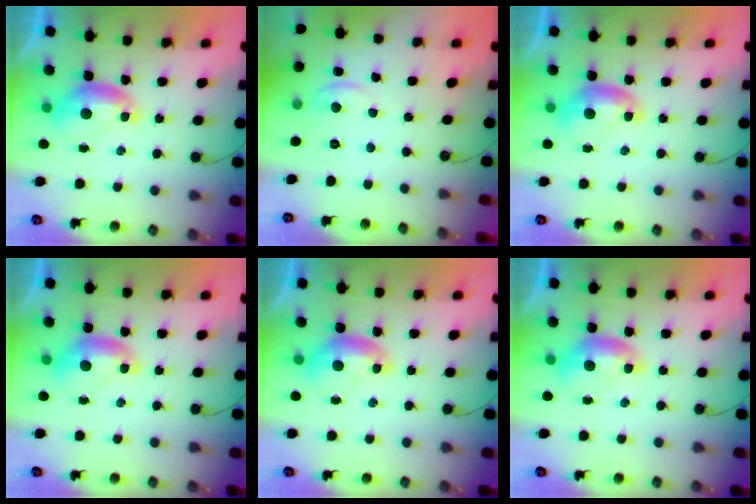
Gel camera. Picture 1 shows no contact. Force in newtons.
{"total": 0.0}
{"total": 0.0}
{"total": 0.0}
{"total": 0.0}
{"total": 0.0}